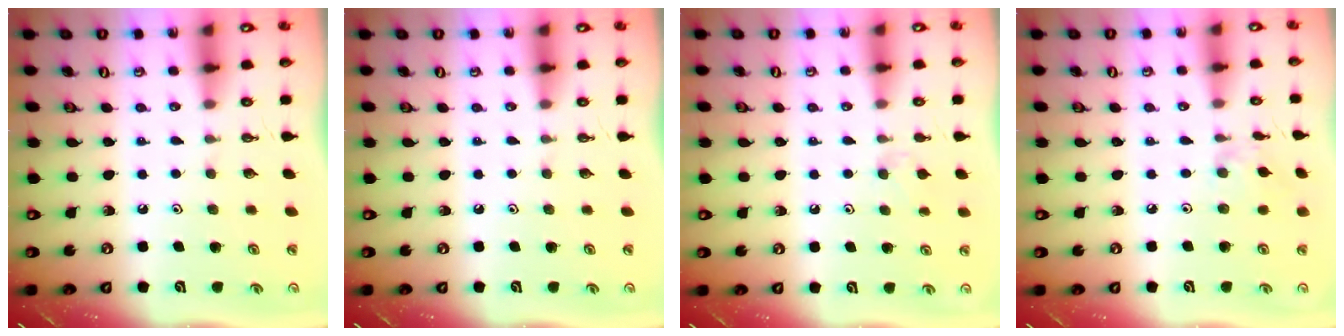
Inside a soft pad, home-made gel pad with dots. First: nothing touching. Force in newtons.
{"total": 0.0}
{"total": 3.5, "press": 3.5, "slide": 0.6}
{"total": 2.4, "press": 2.3, "slide": 0.5}